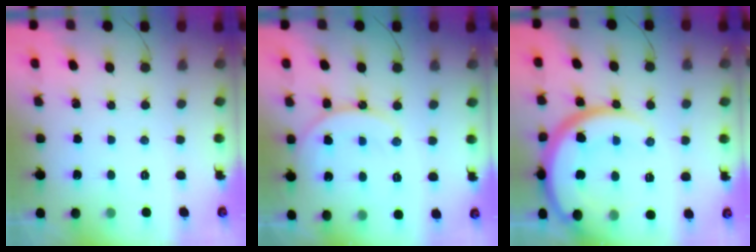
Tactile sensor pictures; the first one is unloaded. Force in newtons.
{"total": 14.3, "press": 14.2, "slide": 1.6}
{"total": 18.7, "press": 18.6, "slide": 1.4}